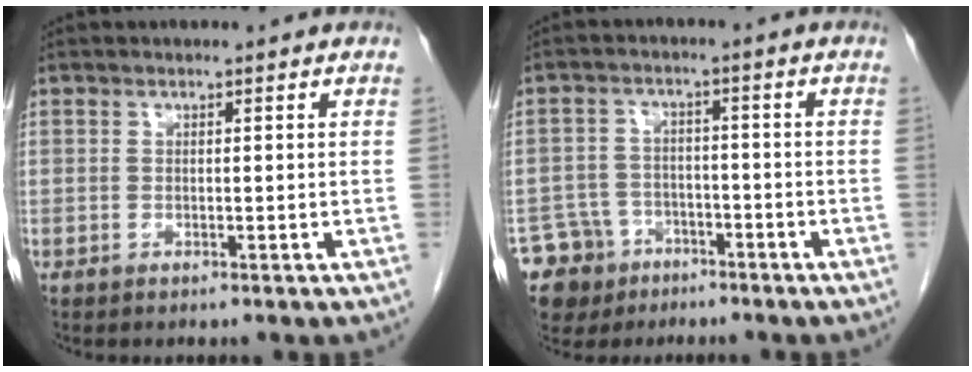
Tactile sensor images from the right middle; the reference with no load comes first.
{"total": 8.1, "force": [-5.0, 6.3, 0.9], "torque": [-0.026, 0.006, -0.078]}